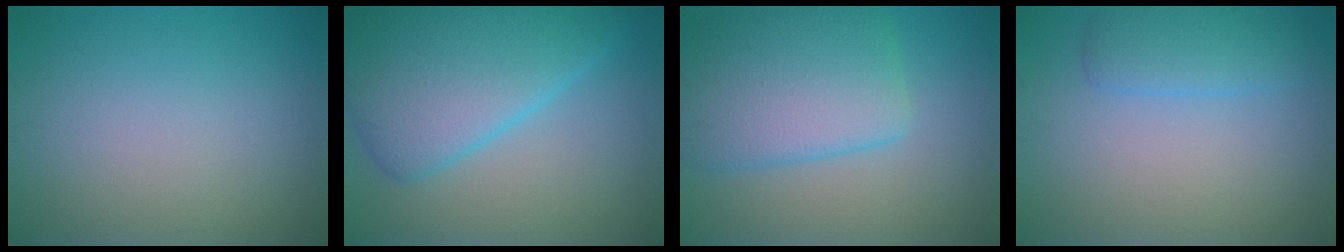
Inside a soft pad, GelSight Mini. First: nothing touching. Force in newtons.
{"total": 8.7, "press": 8.7, "slide": 0.3}
{"total": 7.2, "press": 7.2, "slide": 0.2}
{"total": 2.7, "press": 2.7, "slide": 0.1}